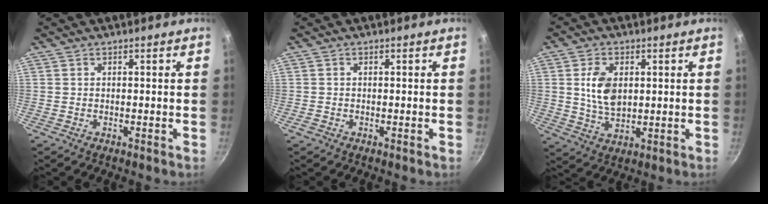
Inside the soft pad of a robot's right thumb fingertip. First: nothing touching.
{"total": 0.8, "force": [-0.4, 0.6, 0.3], "torque": [-0.007, -0.001, -0.009]}
{"total": 8.0, "force": [1.5, 5.0, 6.1], "torque": [-0.104, -0.011, 0.035]}